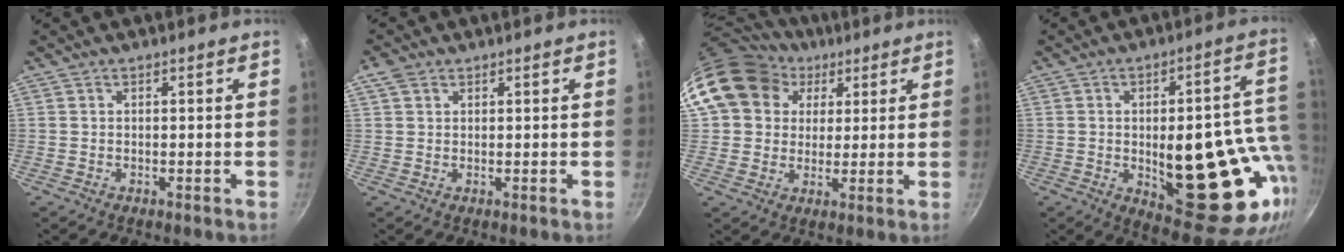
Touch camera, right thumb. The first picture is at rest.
{"total": 2.5, "force": [1.3, 1.7, 1.3], "torque": [-0.022, 0.001, 0.023]}
{"total": 15.9, "force": [6.6, 13.1, 6.2], "torque": [-0.093, 0.010, 0.114]}
{"total": 25.3, "force": [-3.3, 11.0, 22.6], "torque": [-0.240, -0.002, -0.026]}